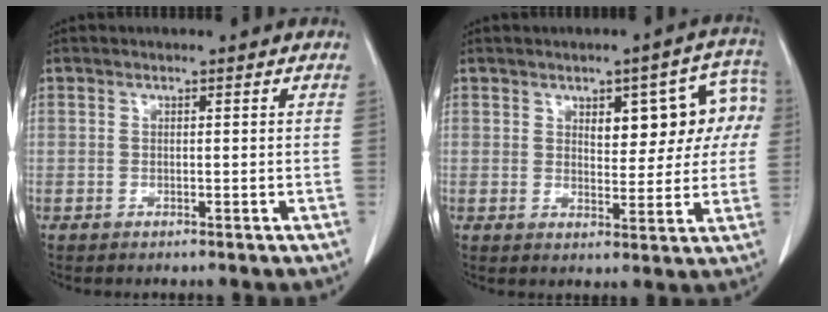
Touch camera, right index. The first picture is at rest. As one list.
[{"total": 9.6, "force": [2.5, 4.2, 8.3], "torque": [-0.088, 0.031, 0.034]}]